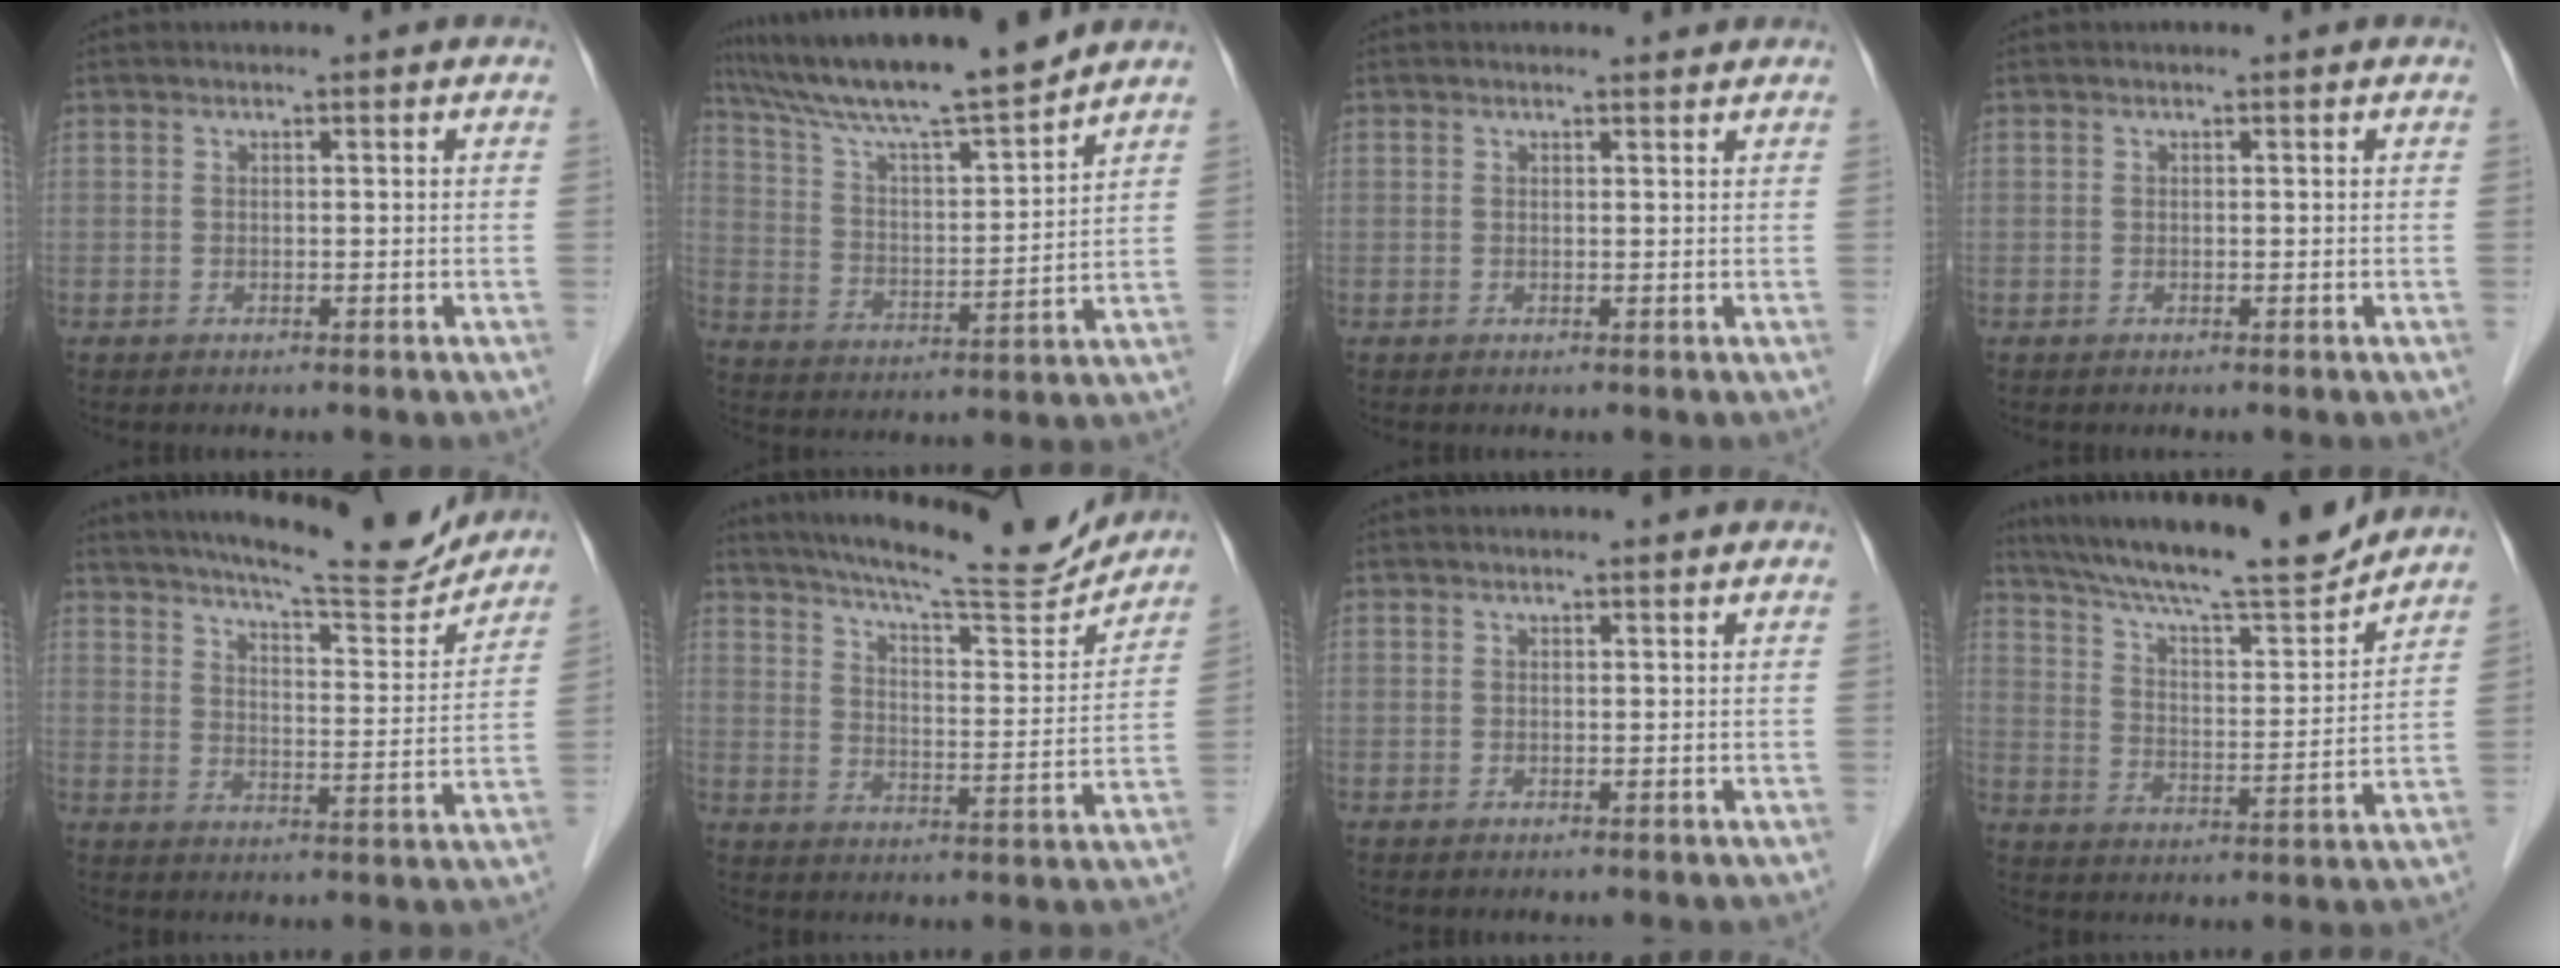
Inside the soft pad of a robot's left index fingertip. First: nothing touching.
{"total": 15.4, "force": [13.7, -0.3, 7.0], "torque": [-0.127, 0.003, 0.236]}
{"total": 1.4, "force": [1.4, 0.2, 0.0], "torque": [-0.011, -0.002, 0.018]}
{"total": 0.0}
{"total": 16.2, "force": [14.9, 1.4, 6.2], "torque": [-0.094, -0.025, 0.202]}
{"total": 18.2, "force": [16.7, 1.6, 6.9], "torque": [-0.114, -0.027, 0.231]}
{"total": 0.7, "force": [0.7, 0.1, 0.2], "torque": [-0.008, 0.008, 0.012]}
{"total": 18.5, "force": [16.5, 1.3, 8.1], "torque": [-0.142, 0.001, 0.256]}